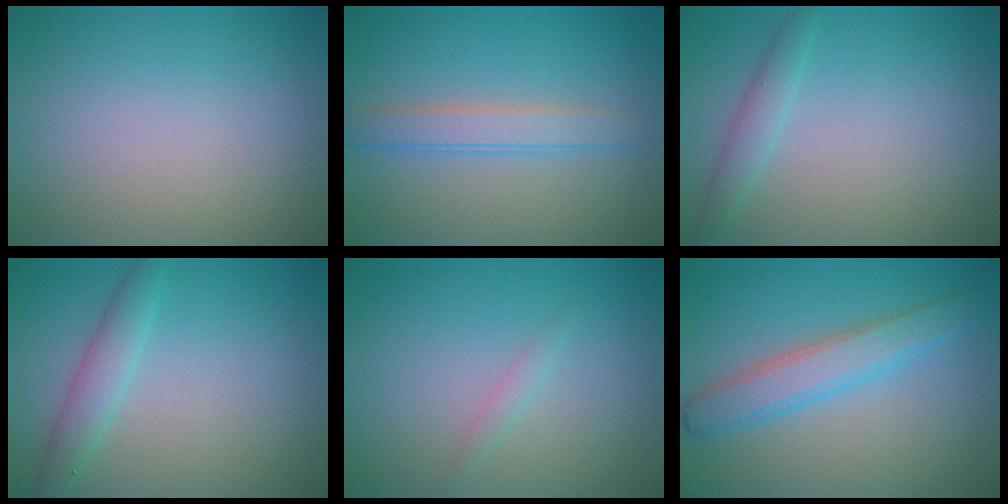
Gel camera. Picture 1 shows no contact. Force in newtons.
{"total": 2.5, "press": 2.5, "slide": 0.1}
{"total": 1.6, "press": 1.6, "slide": 0.0}
{"total": 2.3, "press": 2.3, "slide": 0.0}
{"total": 0.8, "press": 0.8, "slide": 0.0}
{"total": 3.7, "press": 3.7, "slide": 0.1}